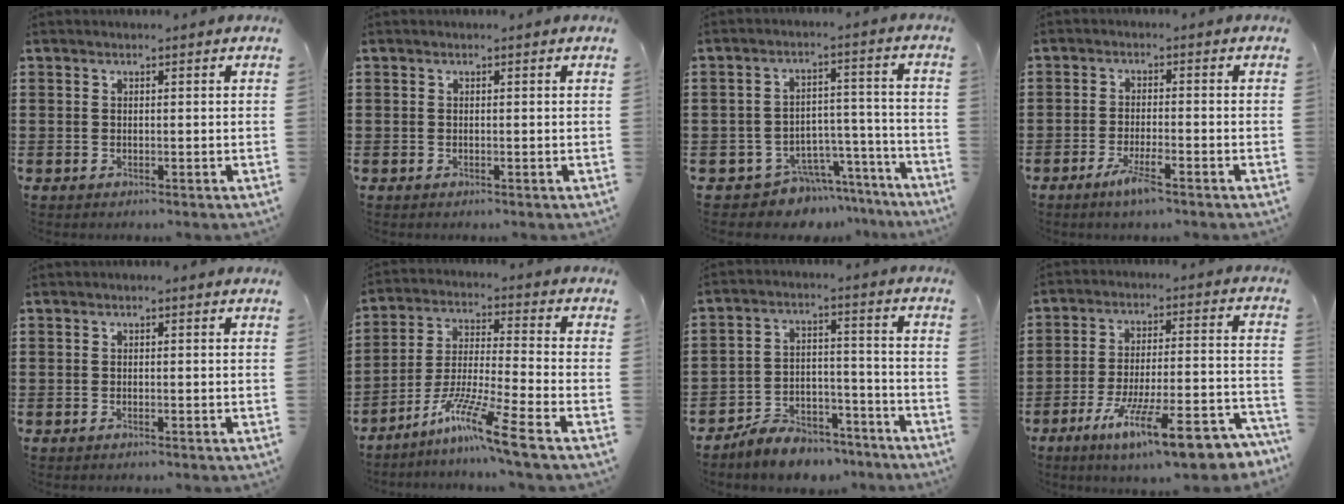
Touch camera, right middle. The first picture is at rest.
{"total": 0.0}
{"total": 7.2, "force": [-6.5, 2.8, 1.3], "torque": [-0.019, 0.032, -0.120]}
{"total": 4.0, "force": [-2.6, 0.3, 3.0], "torque": [-0.061, -0.005, -0.048]}
{"total": 0.5, "force": [-0.1, -0.1, 0.5], "torque": [-0.007, -0.002, -0.003]}
{"total": 10.2, "force": [-7.2, 0.0, 7.2], "torque": [-0.148, -0.008, -0.145]}
{"total": 7.0, "force": [-6.6, 1.8, 1.3], "torque": [-0.021, 0.023, -0.129]}
{"total": 14.3, "force": [-10.0, 2.3, 10.0], "torque": [-0.159, 0.032, -0.173]}